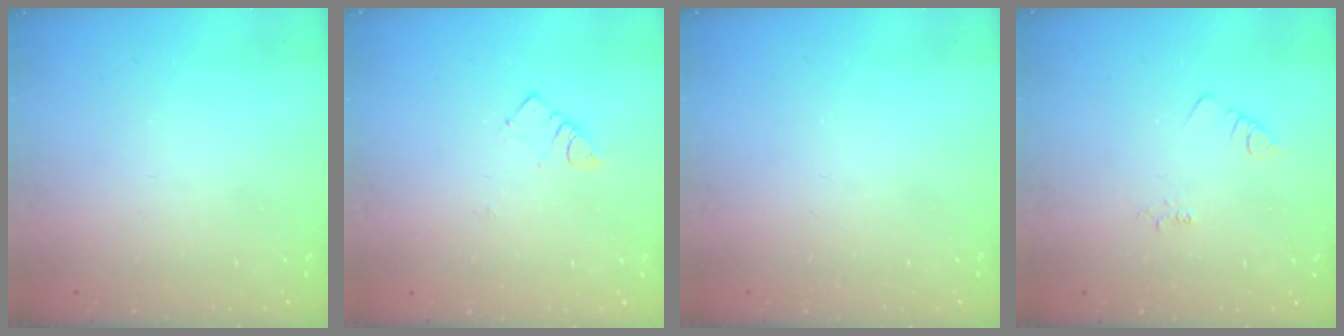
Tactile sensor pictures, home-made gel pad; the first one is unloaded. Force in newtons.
{"total": 3.2, "press": 3.2, "slide": 0.3}
{"total": 2.2, "press": 2.1, "slide": 0.4}
{"total": 1.9, "press": 1.9, "slide": 0.3}